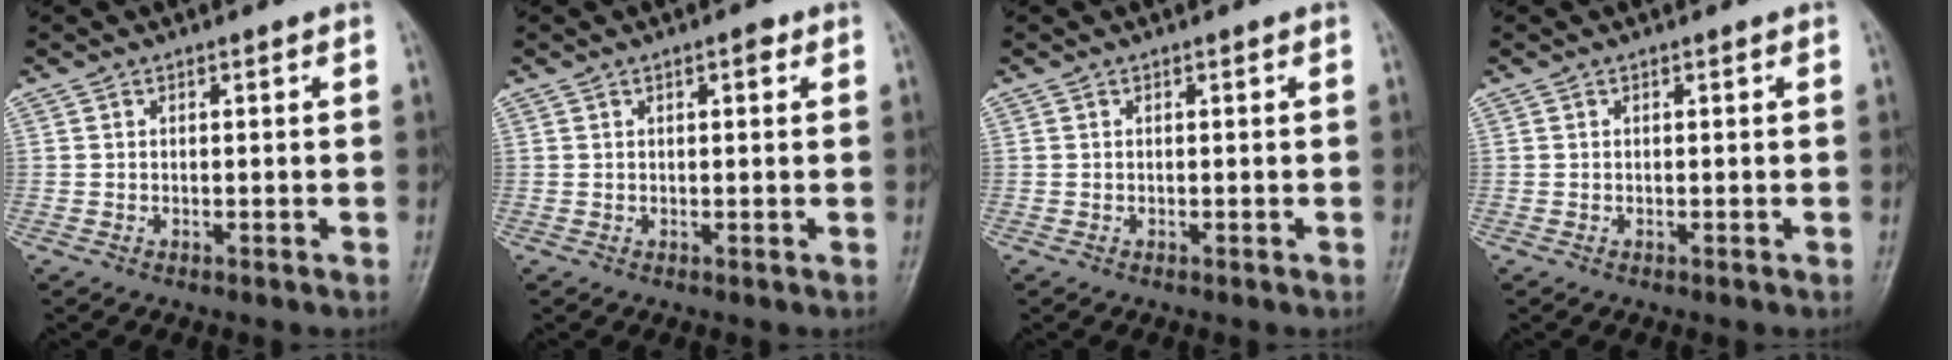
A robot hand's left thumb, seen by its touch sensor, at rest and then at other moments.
{"total": 1.8, "force": [0.8, 0.7, 1.4], "torque": [-0.016, 0.001, 0.008]}
{"total": 0.0}
{"total": 0.0}